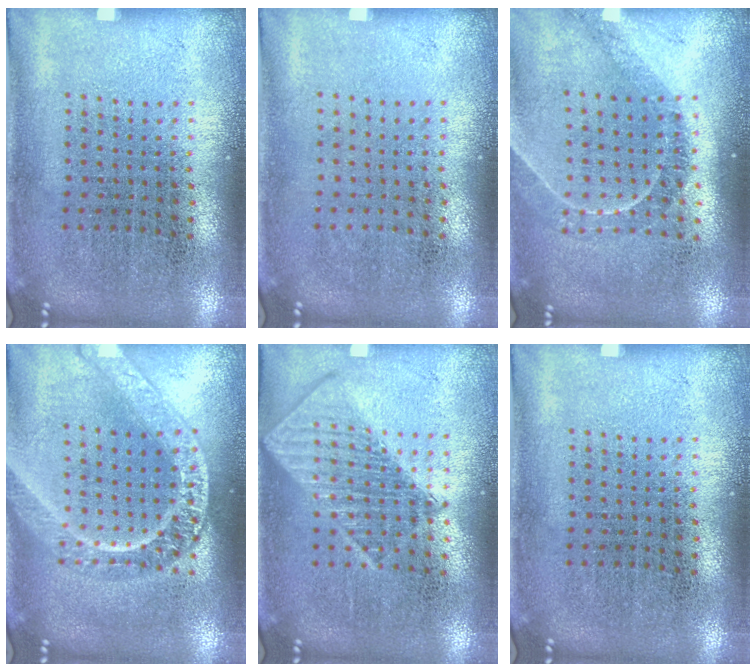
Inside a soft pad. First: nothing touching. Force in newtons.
{"total": 0.0}
{"total": 1.2, "press": 1.2, "slide": 0.4}
{"total": 3.4, "press": 3.4, "slide": 0.4}
{"total": 1.4, "press": 1.4, "slide": 0.2}
{"total": 0.0}